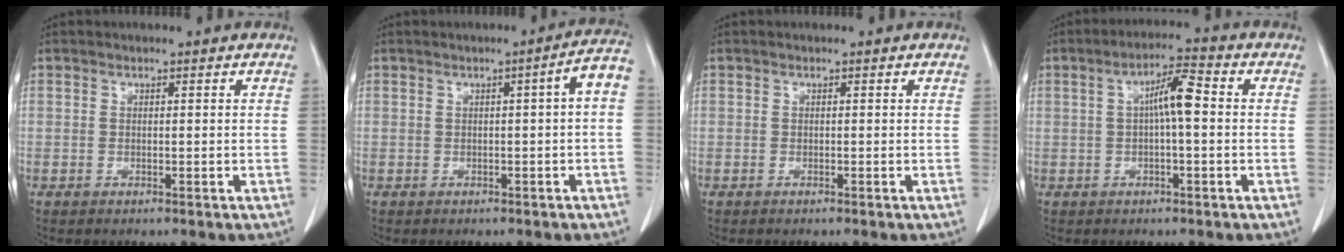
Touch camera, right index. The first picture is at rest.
{"total": 3.9, "force": [-0.1, 0.0, 3.9], "torque": [-0.045, 0.009, -0.002]}
{"total": 0.0}
{"total": 5.6, "force": [0.3, 0.8, 5.5], "torque": [-0.096, 0.015, 0.003]}